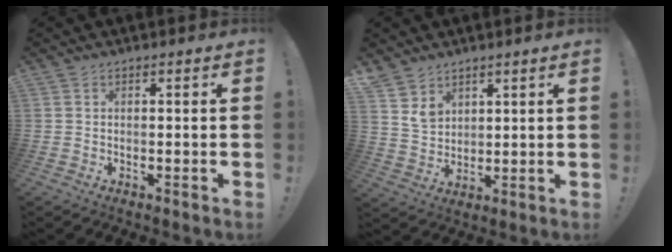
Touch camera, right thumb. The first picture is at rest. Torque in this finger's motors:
{"motor_torque": [-0.11, -0.02, -0.64, 0.14, -0.04]}